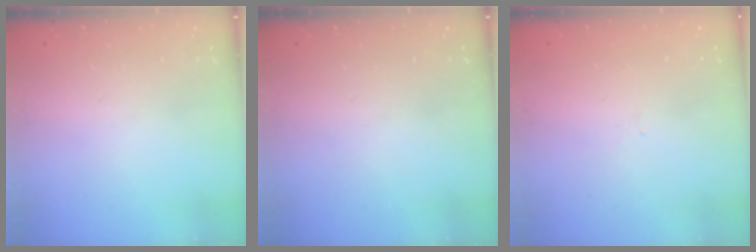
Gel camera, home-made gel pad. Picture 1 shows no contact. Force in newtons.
{"total": 0.0}
{"total": 1.3, "press": 1.2, "slide": 0.5}